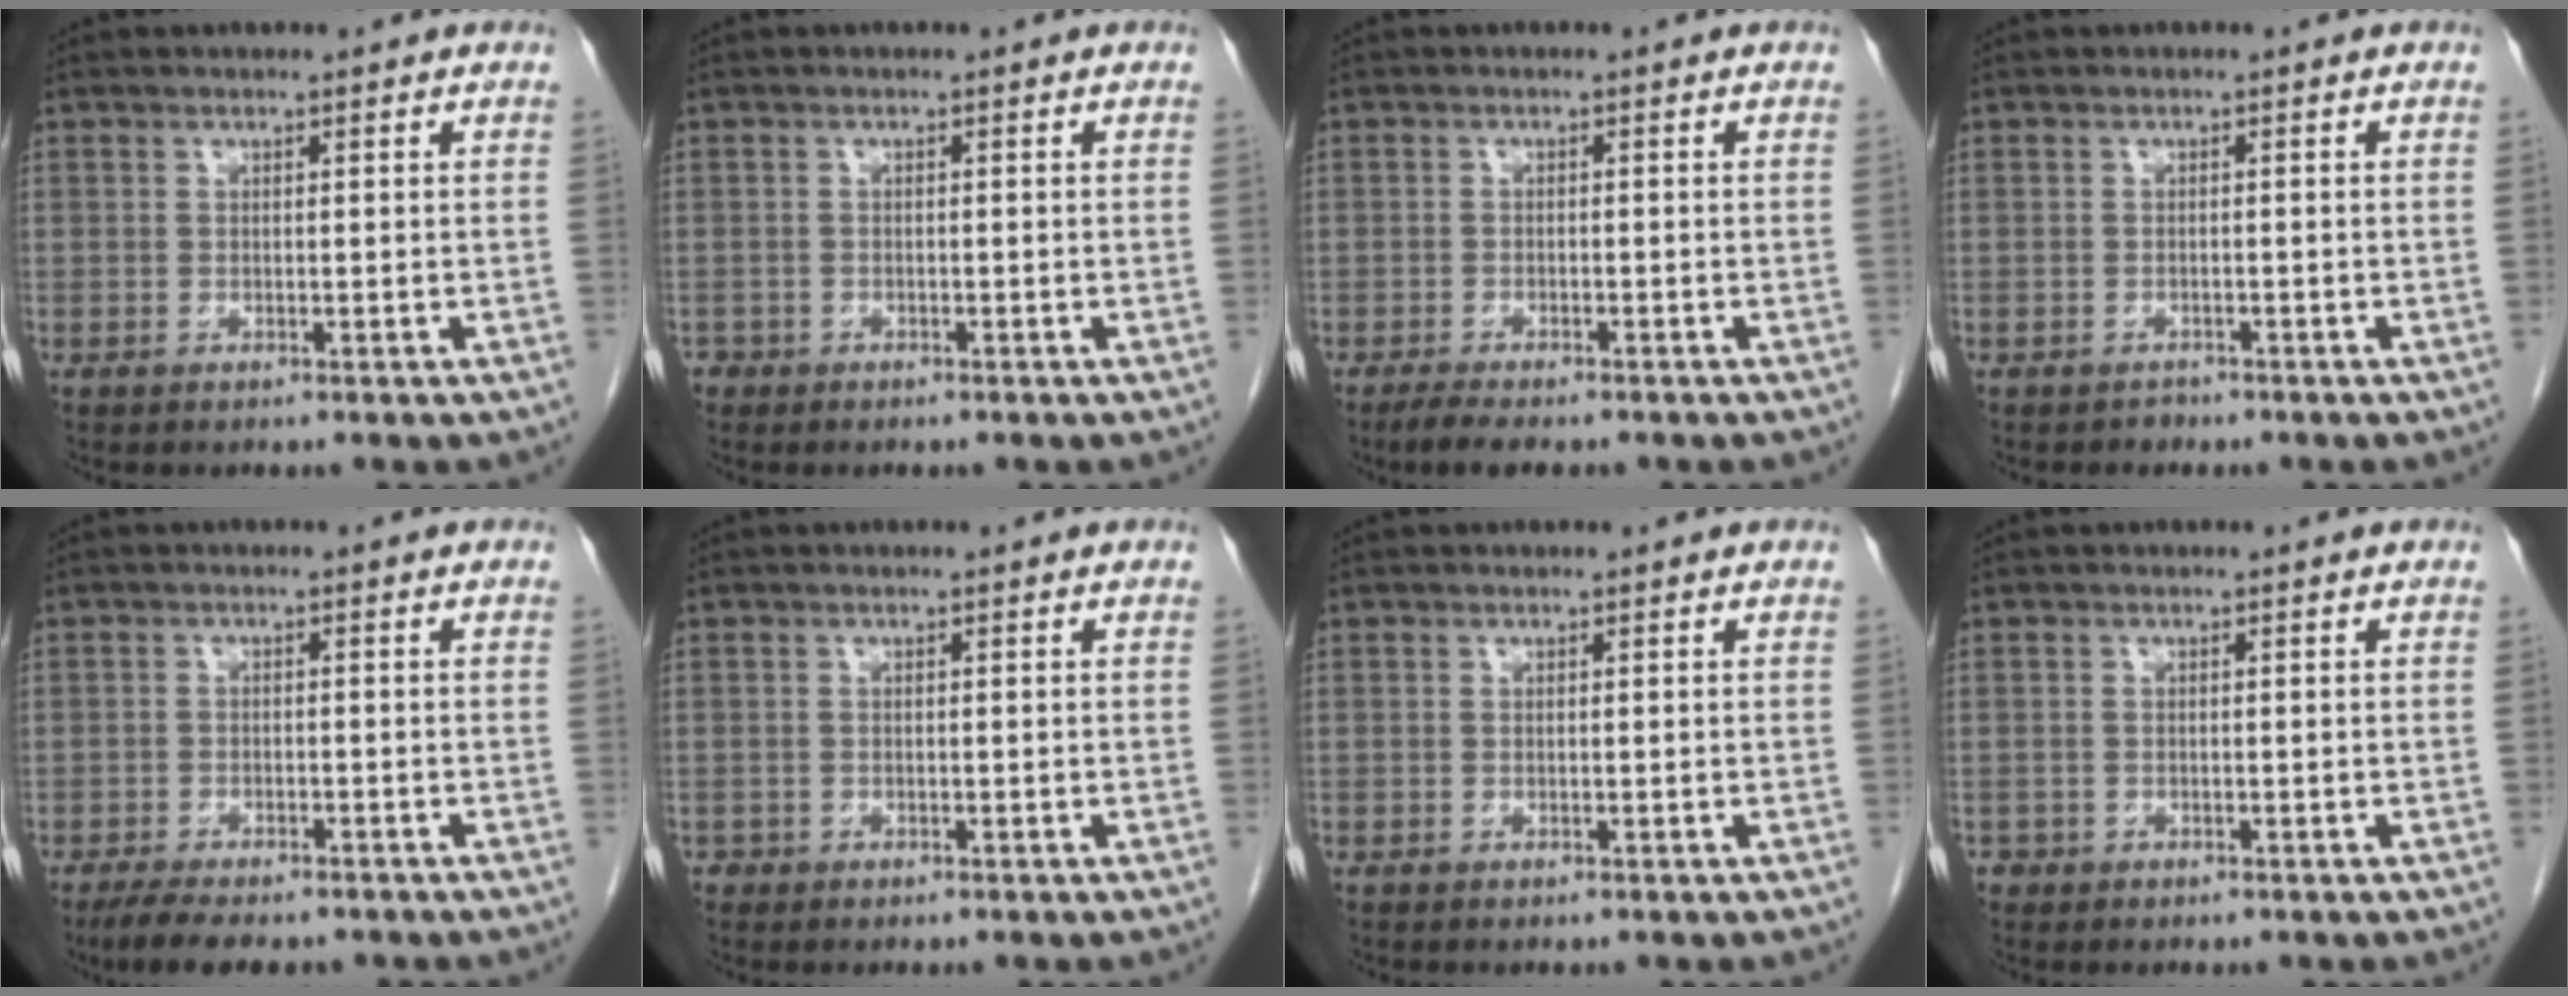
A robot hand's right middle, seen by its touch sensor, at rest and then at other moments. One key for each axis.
{"total": 1.1, "fx": -0.8, "fy": 0.8, "fz": 0.0, "tx": -0.004, "ty": 0.003, "tz": -0.013}
{"total": 3.7, "fx": -3.0, "fy": 0.9, "fz": 2.1, "tx": -0.042, "ty": -0.010, "tz": -0.045}
{"total": 0.8, "fx": -0.7, "fy": 0.4, "fz": -0.1, "tx": -0.006, "ty": -0.001, "tz": -0.015}
{"total": 7.7, "fx": -6.2, "fy": 2.4, "fz": 3.9, "tx": -0.059, "ty": -0.011, "tz": -0.093}
{"total": 0.5, "fx": -0.3, "fy": 0.4, "fz": 0.0, "tx": -0.001, "ty": 0.003, "tz": -0.006}
{"total": 0.0}
{"total": 0.8, "fx": -0.5, "fy": 0.6, "fz": 0.0, "tx": -0.001, "ty": 0.004, "tz": -0.008}